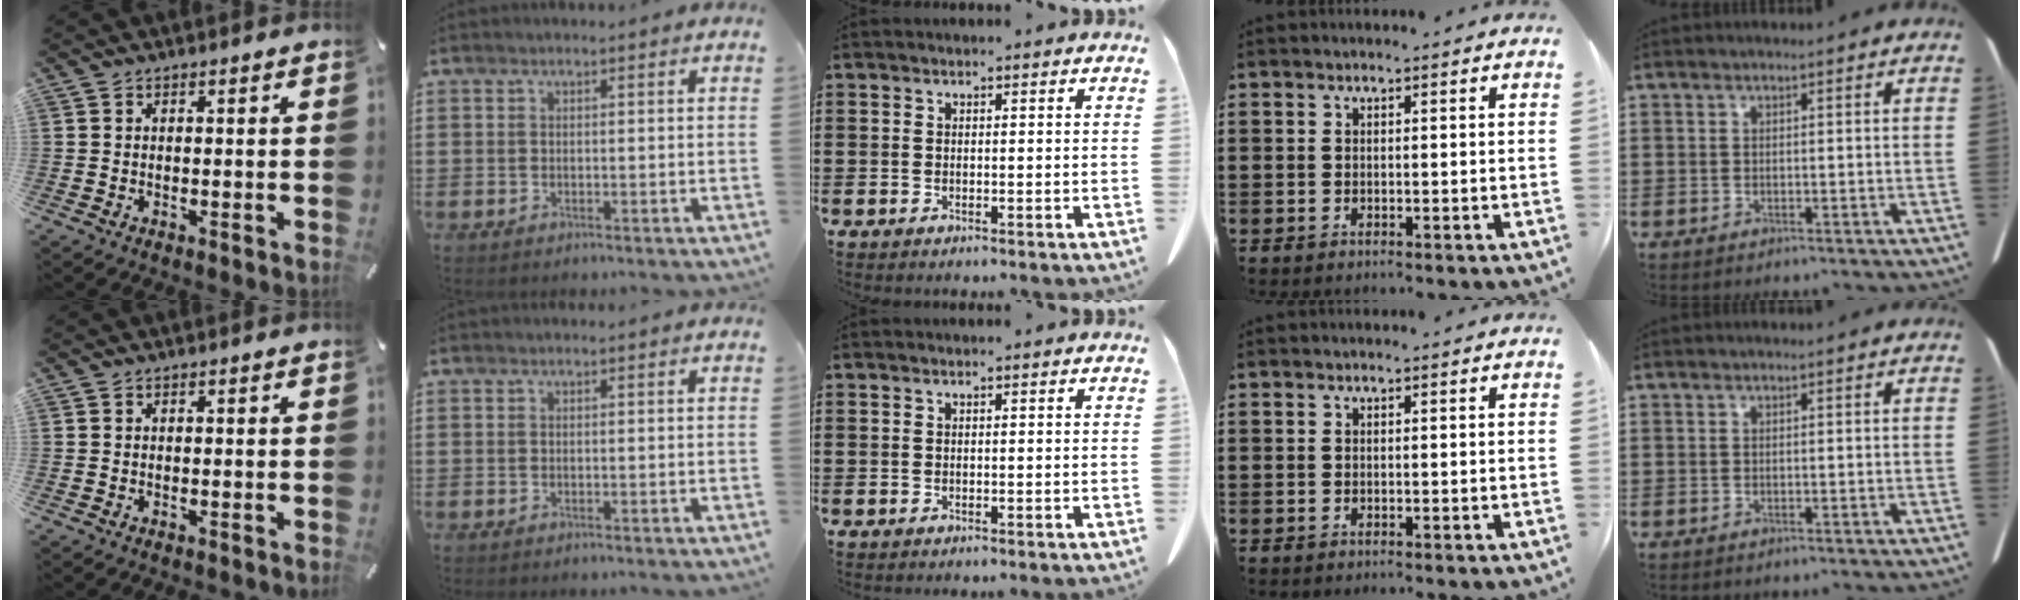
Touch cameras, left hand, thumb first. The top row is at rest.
{}